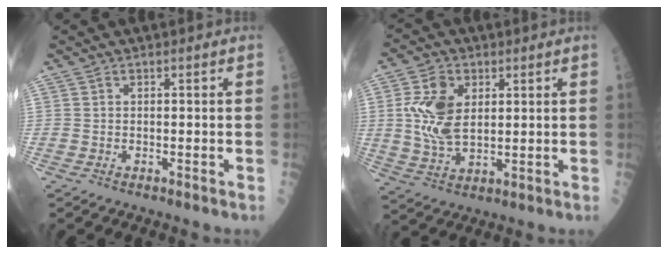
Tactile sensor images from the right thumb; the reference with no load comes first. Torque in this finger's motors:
{"motor_torque": [0.02, 0.06, 0.35, 0.31, 0.19]}